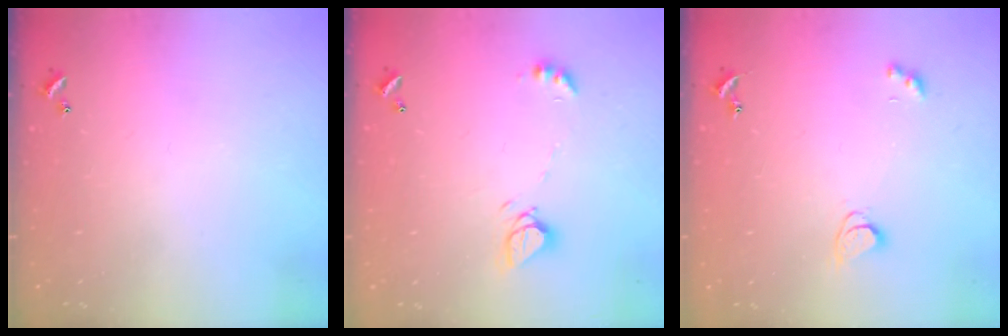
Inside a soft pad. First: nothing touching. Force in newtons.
{"total": 7.2, "press": 7.2, "slide": 0.7}
{"total": 2.3, "press": 2.3, "slide": 0.3}